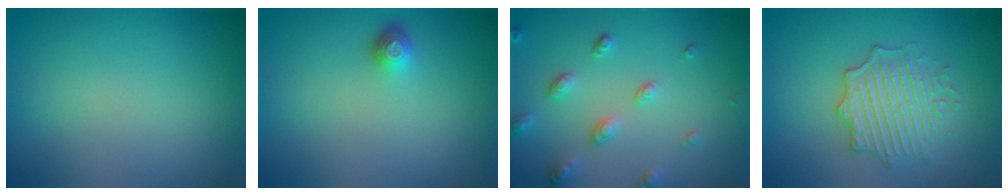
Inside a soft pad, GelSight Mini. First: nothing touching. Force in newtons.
{"total": 1.4, "press": 1.1, "slide": 0.9}
{"total": 2.6, "press": 2.6, "slide": 0.6}
{"total": 4.1, "press": 3.6, "slide": 1.8}